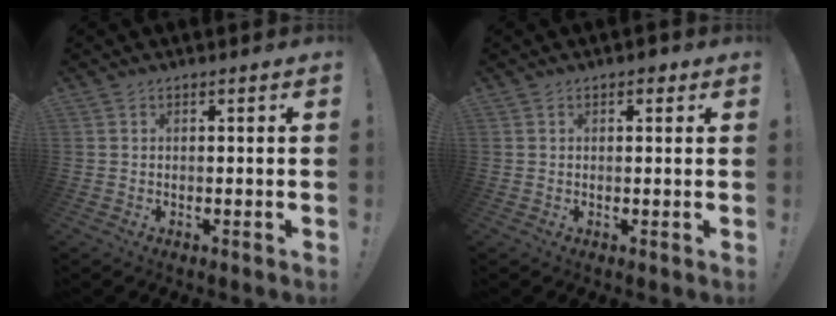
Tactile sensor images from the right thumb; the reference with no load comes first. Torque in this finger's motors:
{"motor_torque": [0.02, 0.08, 0.03, 0.03, 0.03]}